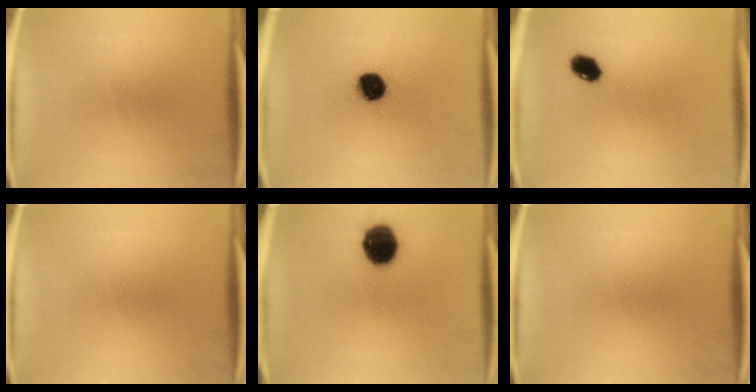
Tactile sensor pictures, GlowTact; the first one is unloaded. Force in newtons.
{"total": 9.6}
{"total": 4.3}
{"total": 0.0}
{"total": 12.2}
{"total": 0.0}